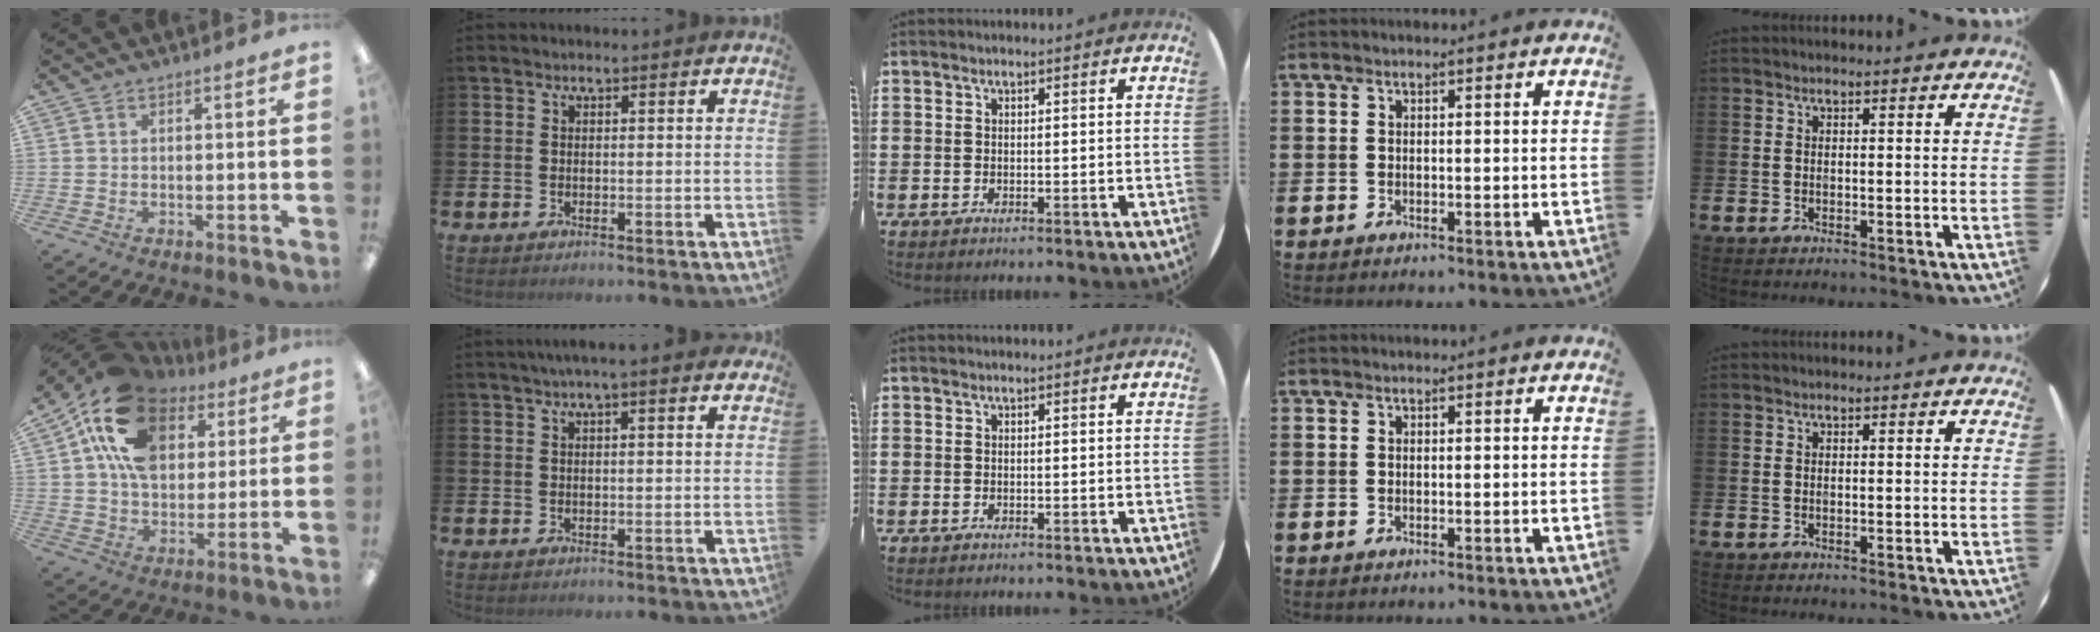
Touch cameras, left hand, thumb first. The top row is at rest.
{"thumb": {"total": 18.6, "force": [8.5, 13.0, 10.2], "torque": [-0.179, -0.021, 0.158]}, "index": {"total": 2.2, "force": [1.5, 0.0, 1.5], "torque": [-0.031, 0.005, 0.027]}}